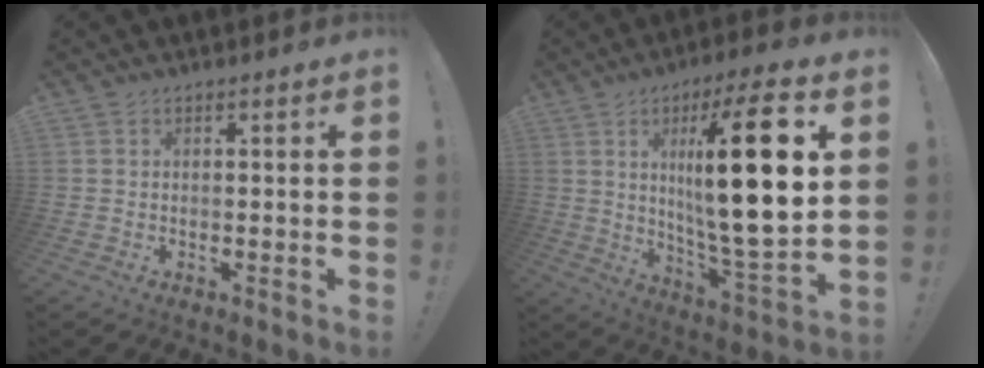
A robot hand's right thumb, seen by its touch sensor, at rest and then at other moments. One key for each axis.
{"total": 24.1, "fx": 6.2, "fy": 5.2, "fz": 22.7, "tx": -0.369, "ty": -0.030, "tz": 0.083}